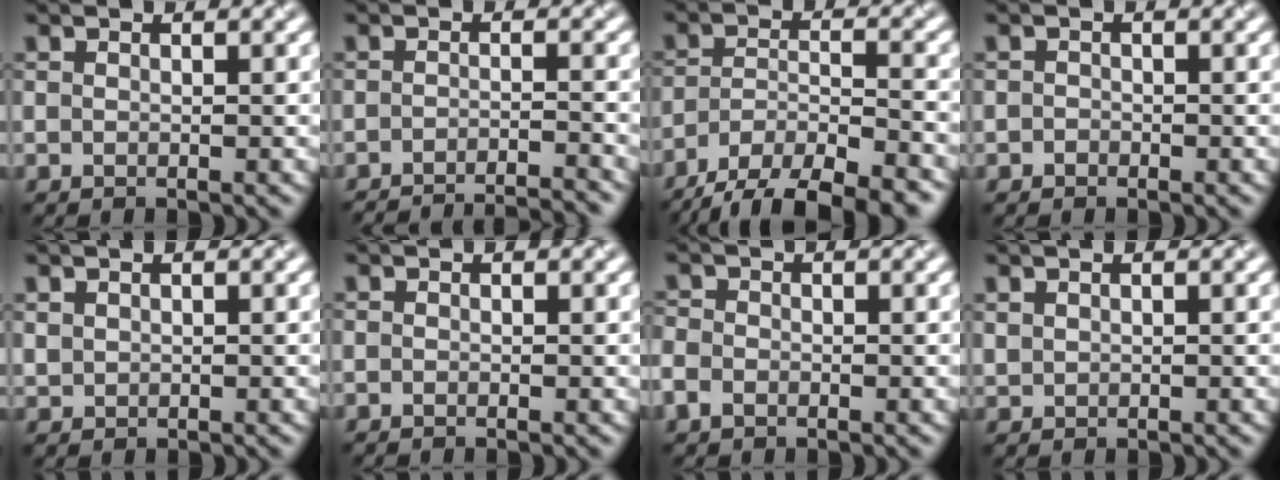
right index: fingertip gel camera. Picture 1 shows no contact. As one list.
[{"total": 8.3, "force": [-7.9, 1.4, 2.3], "torque": [-0.011, 0.005, -0.101]}, {"total": 10.8, "force": [-8.9, 3.4, 5.0], "torque": [-0.074, -0.017, -0.137]}, {"total": 0.7, "force": [-0.4, 0.5, 0.0], "torque": [0.004, -0.003, -0.008]}, {"total": 0.8, "force": [0.5, 0.6, 0.1], "torque": [-0.005, -0.002, 0.014]}, {"total": 0.0}, {"total": 1.8, "force": [-1.0, 1.3, 0.8], "torque": [-0.014, 0.000, -0.026]}, {"total": 0.7, "force": [0.5, 0.5, 0.1], "torque": [-0.005, -0.002, 0.015]}]